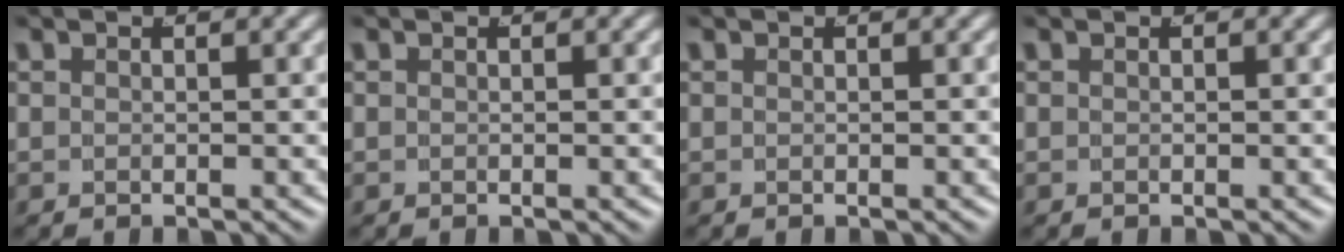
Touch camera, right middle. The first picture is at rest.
{"total": 0.0}
{"total": 0.0}
{"total": 0.0}